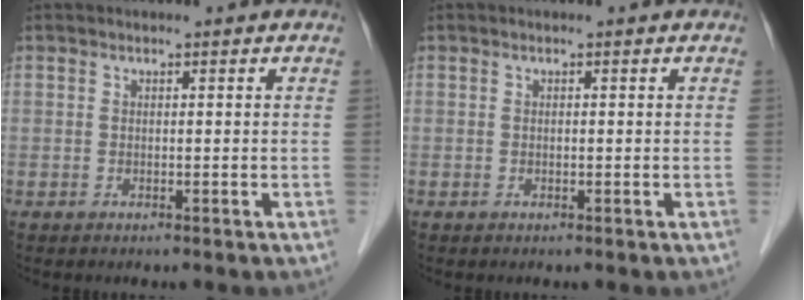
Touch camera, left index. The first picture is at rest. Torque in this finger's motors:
{"motor_torque": [-0.29, -0.25, -0.09, -0.02]}